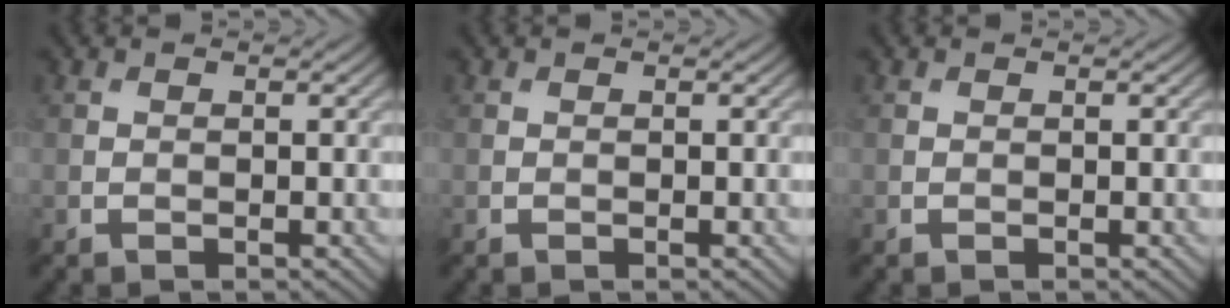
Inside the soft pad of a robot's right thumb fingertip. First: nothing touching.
{"total": 0.0}
{"total": 0.0}